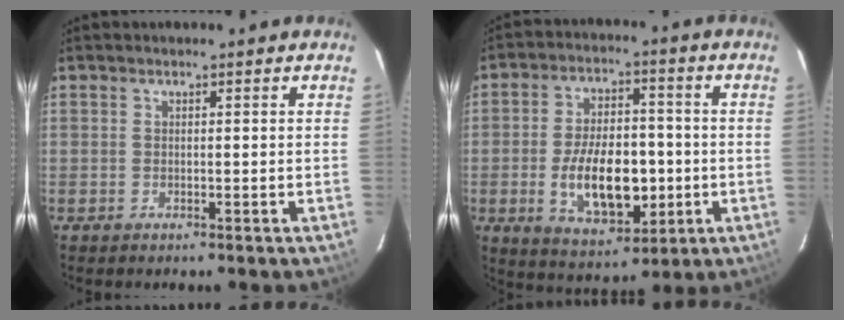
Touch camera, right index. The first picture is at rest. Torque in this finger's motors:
{"motor_torque": [1.02, -0.39, 0.58, 0.16]}